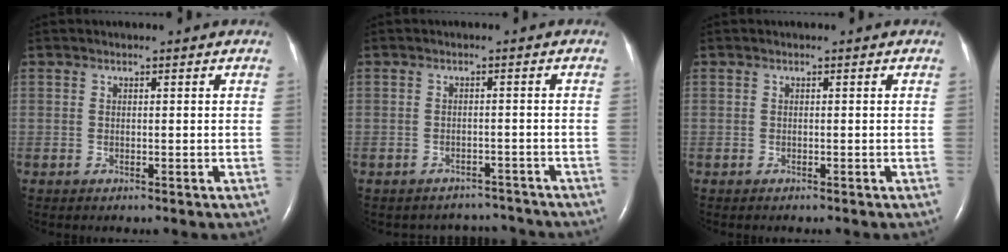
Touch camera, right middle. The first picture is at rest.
{"total": 5.2, "force": [-4.8, 1.7, -0.8], "torque": [0.009, 0.019, -0.057]}
{"total": 0.0}